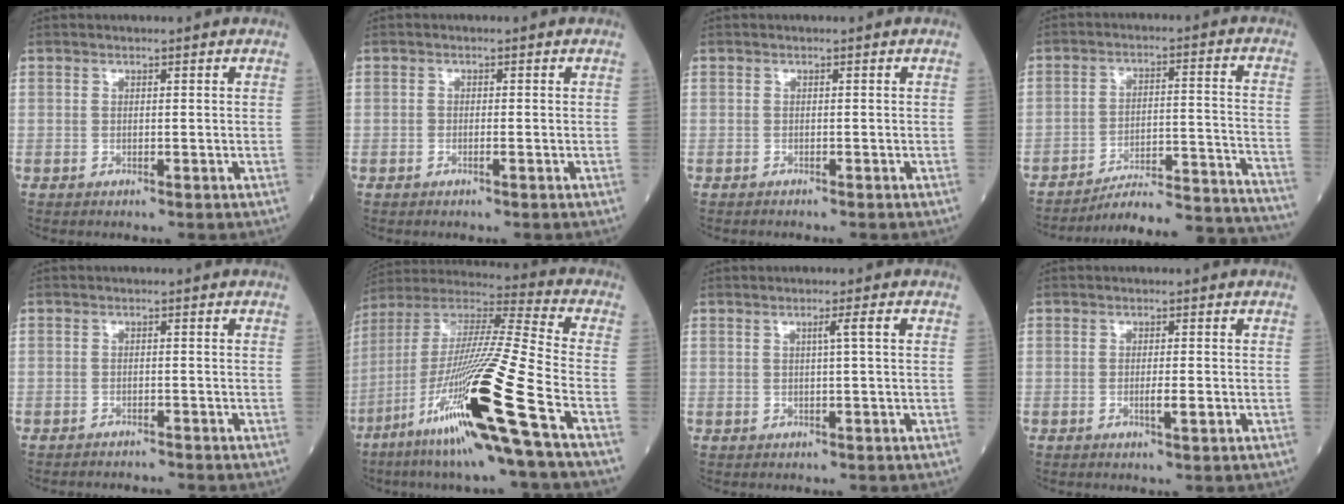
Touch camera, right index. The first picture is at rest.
{"total": 0.5, "force": [-0.3, -0.1, 0.5], "torque": [-0.011, 0.000, -0.006]}
{"total": 1.0, "force": [-1.0, 0.1, 0.4], "torque": [-0.005, 0.000, -0.012]}
{"total": 21.1, "force": [-20.6, 0.2, 4.4], "torque": [-0.027, 0.015, -0.278]}
{"total": 2.0, "force": [-2.0, -0.2, -0.3], "torque": [0.010, -0.006, -0.028]}
{"total": 24.9, "force": [-11.1, -0.5, 22.3], "torque": [-0.436, -0.054, -0.211]}
{"total": 1.7, "force": [0.3, -0.5, 1.6], "torque": [-0.026, 0.001, 0.007]}
{"total": 1.9, "force": [-0.5, 0.2, 1.8], "torque": [-0.031, -0.001, -0.006]}